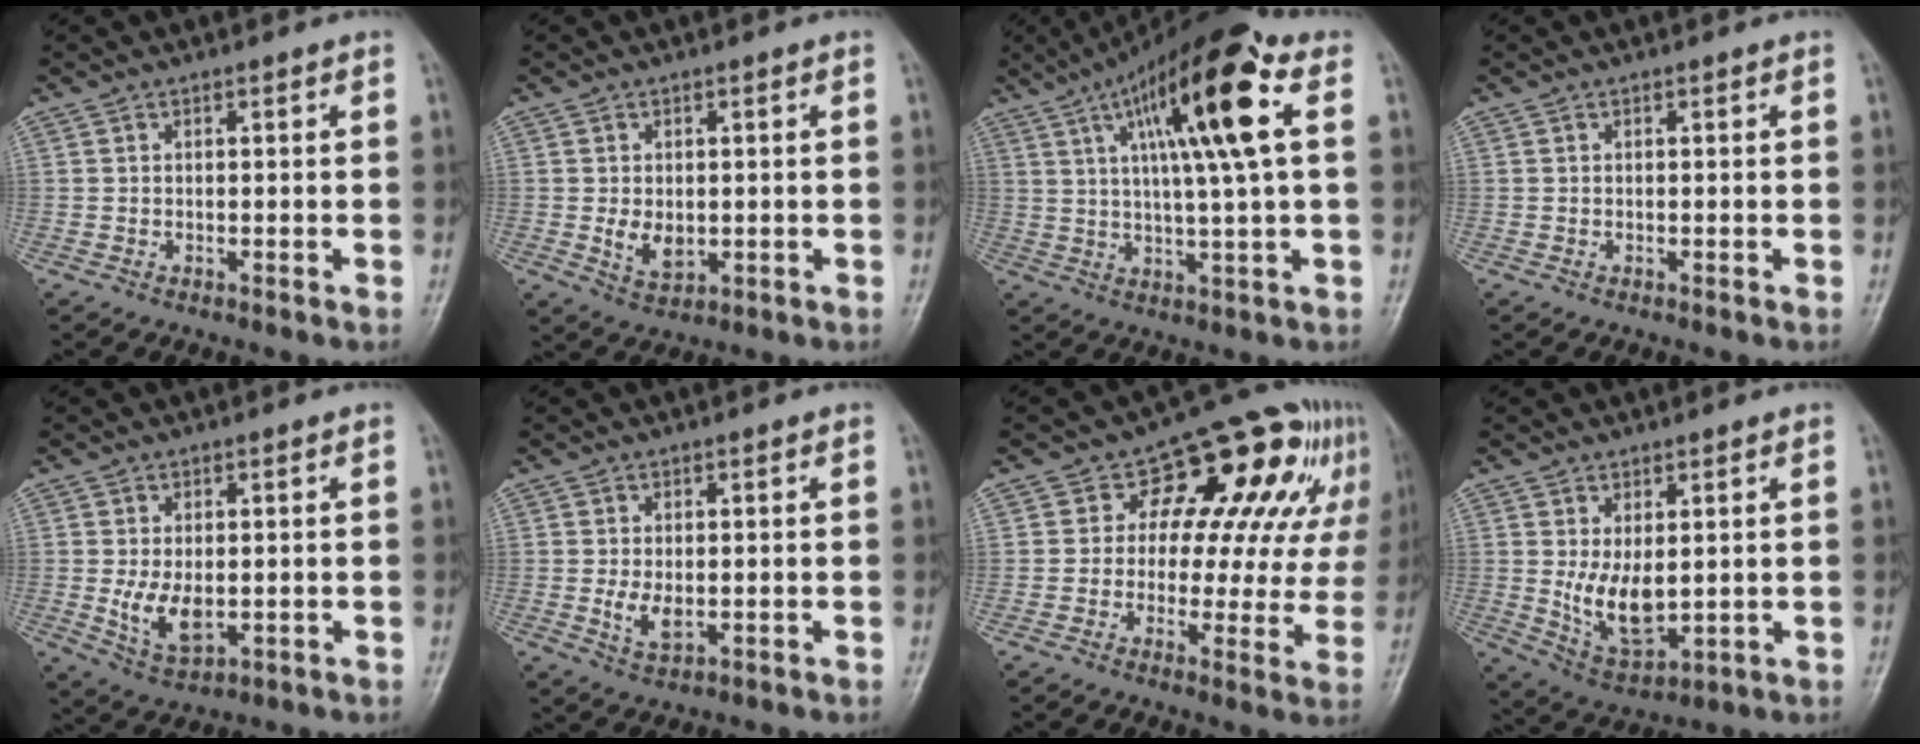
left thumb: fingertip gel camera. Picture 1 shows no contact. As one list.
[{"total": 4.5, "force": [-0.3, 3.1, 3.3], "torque": [-0.047, -0.009, 0.005]}, {"total": 17.1, "force": [5.4, 2.8, 16.0], "torque": [-0.278, 0.011, 0.079]}, {"total": 0.0}, {"total": 6.6, "force": [-0.5, 3.9, 5.3], "torque": [-0.092, -0.015, 0.001]}, {"total": 4.0, "force": [-0.4, 2.3, 3.2], "torque": [-0.061, -0.009, -0.002]}, {"total": 17.8, "force": [7.0, 10.8, 12.3], "torque": [-0.090, 0.007, 0.080]}, {"total": 8.5, "force": [0.8, 4.6, 7.1], "torque": [-0.111, -0.024, 0.033]}]